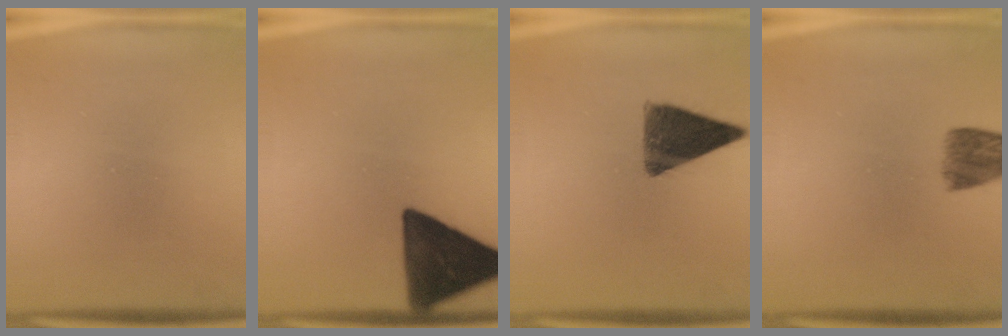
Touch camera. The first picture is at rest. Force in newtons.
{"total": 15.2}
{"total": 10.3}
{"total": 4.3}